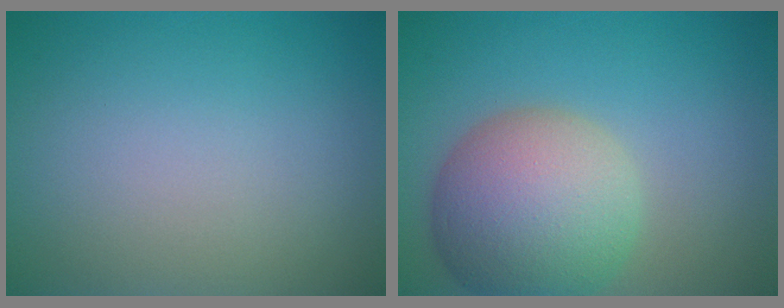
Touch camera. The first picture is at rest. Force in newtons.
{"total": 9.0, "press": 9.0, "slide": 0.6}